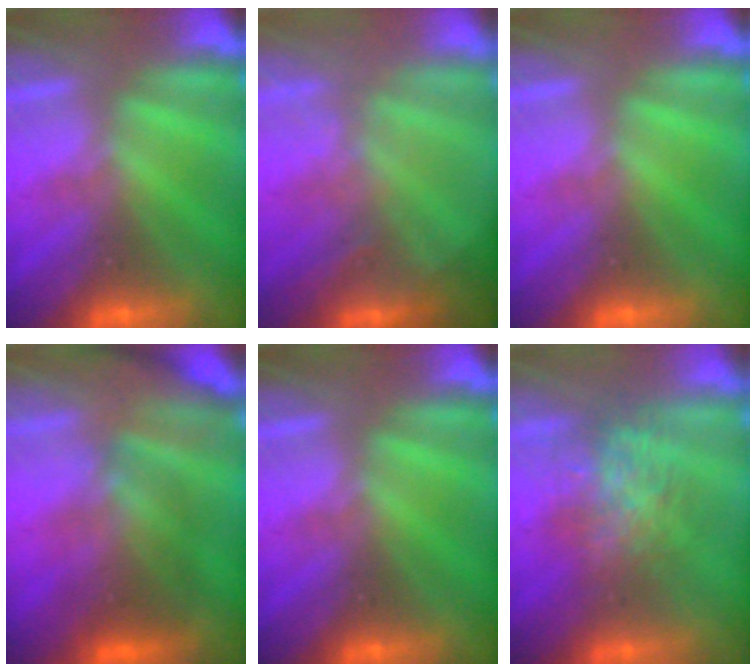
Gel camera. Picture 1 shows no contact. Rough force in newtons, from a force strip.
{"total": 2.7}
{"total": 0.0}
{"total": 2.6}
{"total": 0.0}
{"total": 7.0}